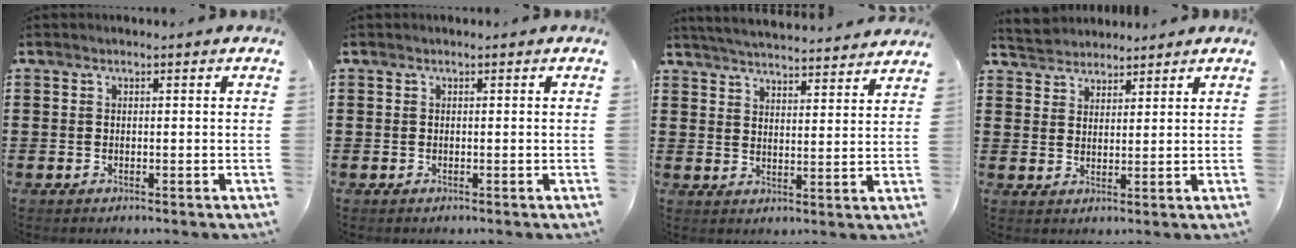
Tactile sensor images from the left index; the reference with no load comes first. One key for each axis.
{"total": 0.0}
{"total": 4.6, "fx": 4.5, "fy": -0.4, "fz": 0.6, "tx": -0.030, "ty": -0.030, "tz": 0.078}
{"total": 3.4, "fx": 3.1, "fy": 1.1, "fz": -0.4, "tx": -0.007, "ty": -0.002, "tz": 0.060}